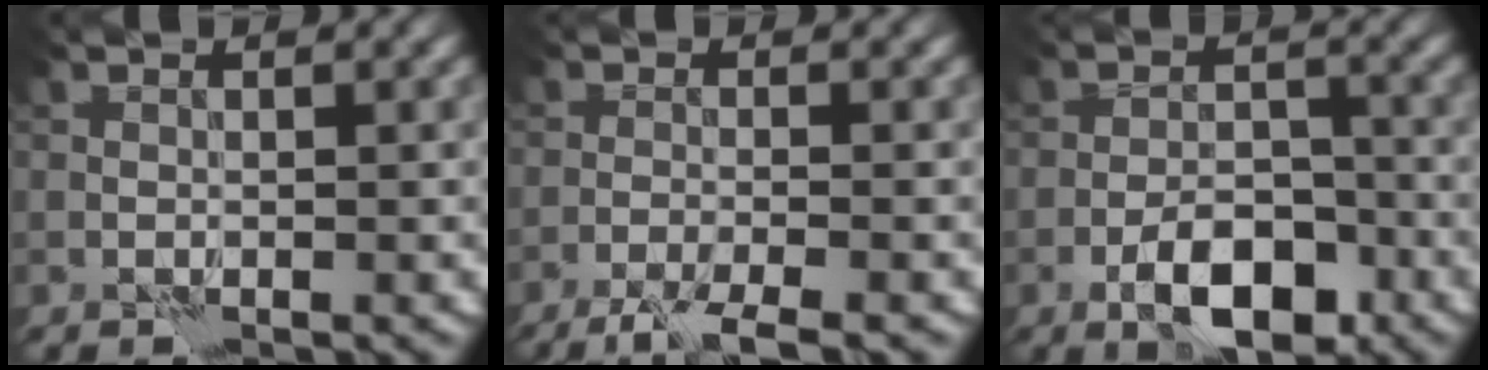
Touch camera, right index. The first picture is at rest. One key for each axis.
{"total": 4.4, "fx": -3.4, "fy": 0.4, "fz": 2.8, "tx": -0.052, "ty": -0.009, "tz": -0.067}
{"total": 5.7, "fx": -3.2, "fy": 2.4, "fz": 4.0, "tx": -0.062, "ty": 0.004, "tz": -0.059}